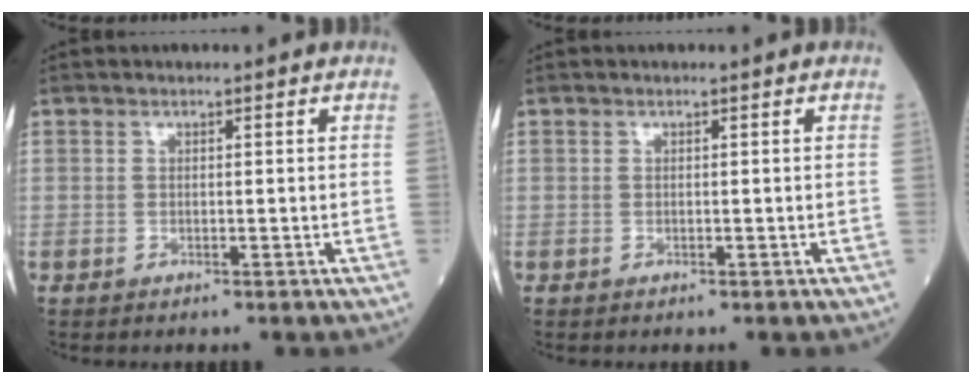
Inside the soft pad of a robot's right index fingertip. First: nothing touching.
{"total": 0.0}